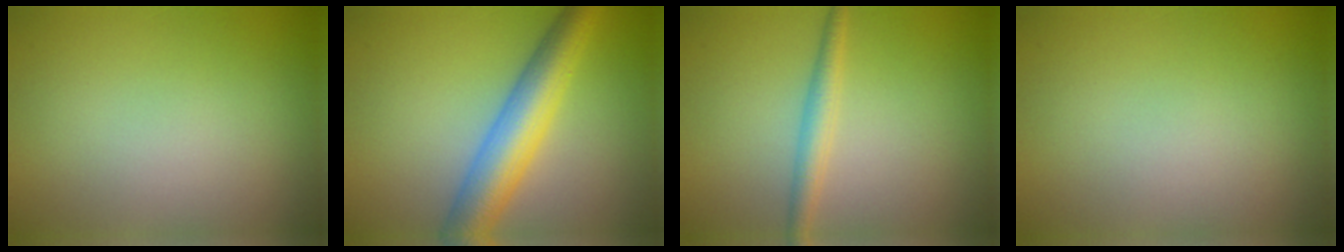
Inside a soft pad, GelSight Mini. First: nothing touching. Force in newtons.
{"total": 7.0, "press": 7.0, "slide": 0.1}
{"total": 2.2, "press": 2.2, "slide": 0.1}
{"total": 0.0}